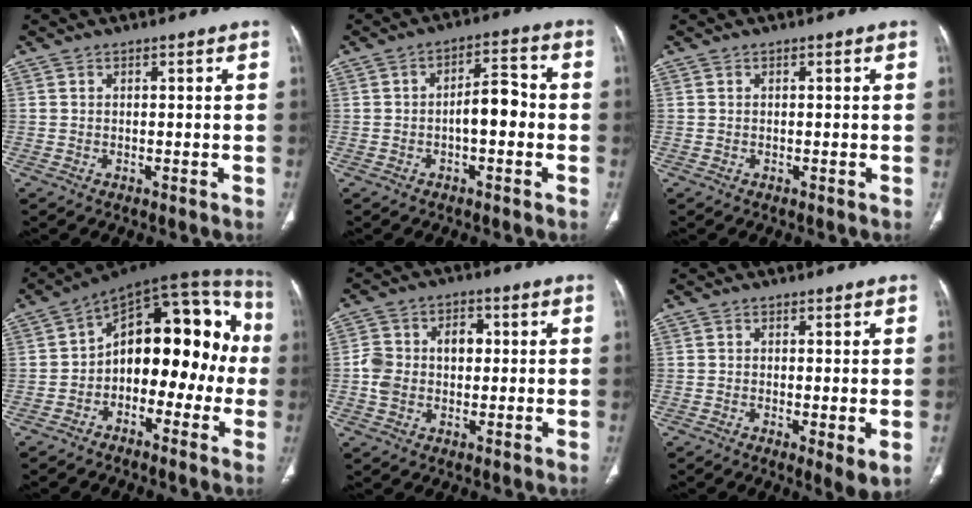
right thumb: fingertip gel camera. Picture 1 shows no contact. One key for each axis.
{"total": 6.6, "fx": -1.0, "fy": 3.1, "fz": 5.7, "tx": -0.076, "ty": 0.028, "tz": -0.021}
{"total": 0.0}
{"total": 19.4, "fx": -1.8, "fy": 11.3, "fz": 15.6, "tx": -0.172, "ty": 0.060, "tz": -0.043}
{"total": 8.3, "fx": 0.3, "fy": 6.2, "fz": 5.5, "tx": -0.088, "ty": 0.026, "tz": 0.004}
{"total": 4.0, "fx": -0.6, "fy": 1.1, "fz": 3.9, "tx": -0.067, "ty": -0.016, "tz": -0.011}